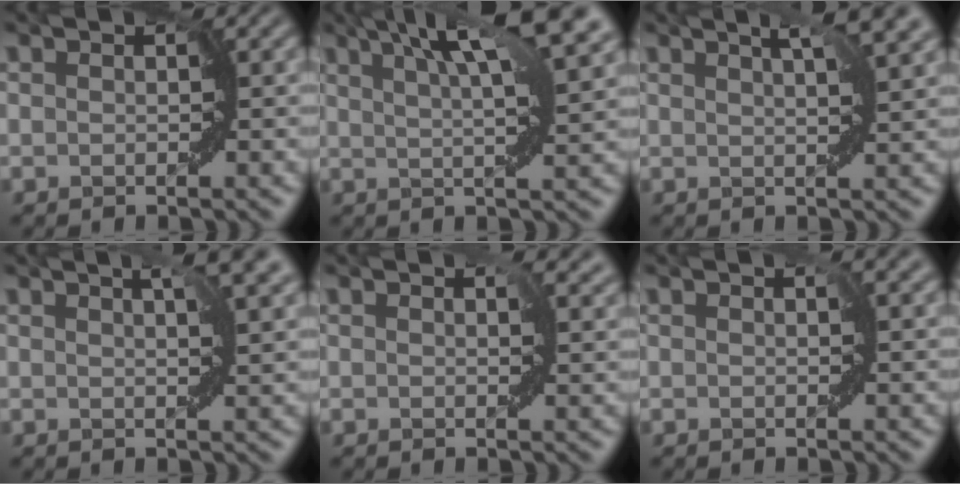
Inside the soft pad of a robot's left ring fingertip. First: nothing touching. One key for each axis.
{"total": 9.7, "fx": 5.8, "fy": 1.8, "fz": 7.5, "tx": -0.087, "ty": 0.038, "tz": 0.075}
{"total": 3.4, "fx": 2.4, "fy": 0.0, "fz": 2.4, "tx": -0.035, "ty": 0.006, "tz": 0.039}
{"total": 3.9, "fx": 2.1, "fy": 1.1, "fz": 3.1, "tx": -0.046, "ty": 0.004, "tz": 0.040}
{"total": 1.8, "fx": 1.0, "fy": 1.1, "fz": 1.0, "tx": -0.016, "ty": -0.002, "tz": 0.016}
{"total": 1.2, "fx": 0.7, "fy": 0.5, "fz": 0.8, "tx": -0.009, "ty": 0.005, "tz": 0.007}